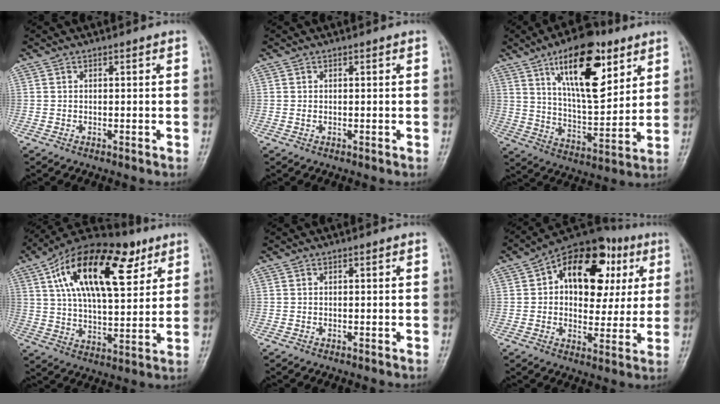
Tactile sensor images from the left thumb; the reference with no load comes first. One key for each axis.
{"total": 0.5, "fx": 0.0, "fy": 0.3, "fz": 0.4, "tx": -0.014, "ty": 0.006, "tz": 0.005}
{"total": 19.2, "fx": 9.5, "fy": 8.1, "fz": 14.6, "tx": -0.196, "ty": -0.045, "tz": 0.161}
{"total": 23.5, "fx": 9.8, "fy": 11.2, "fz": 18.2, "tx": -0.280, "ty": -0.007, "tz": 0.162}
{"total": 0.0}
{"total": 20.3, "fx": 6.1, "fy": 12.8, "fz": 14.5, "tx": -0.153, "ty": 0.015, "tz": 0.085}